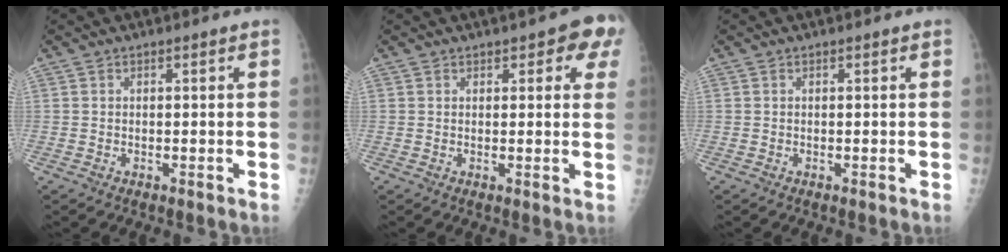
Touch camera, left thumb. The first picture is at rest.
{"total": 5.8, "force": [3.1, 2.7, 4.1], "torque": [-0.011, -0.005, 0.027]}
{"total": 0.0}